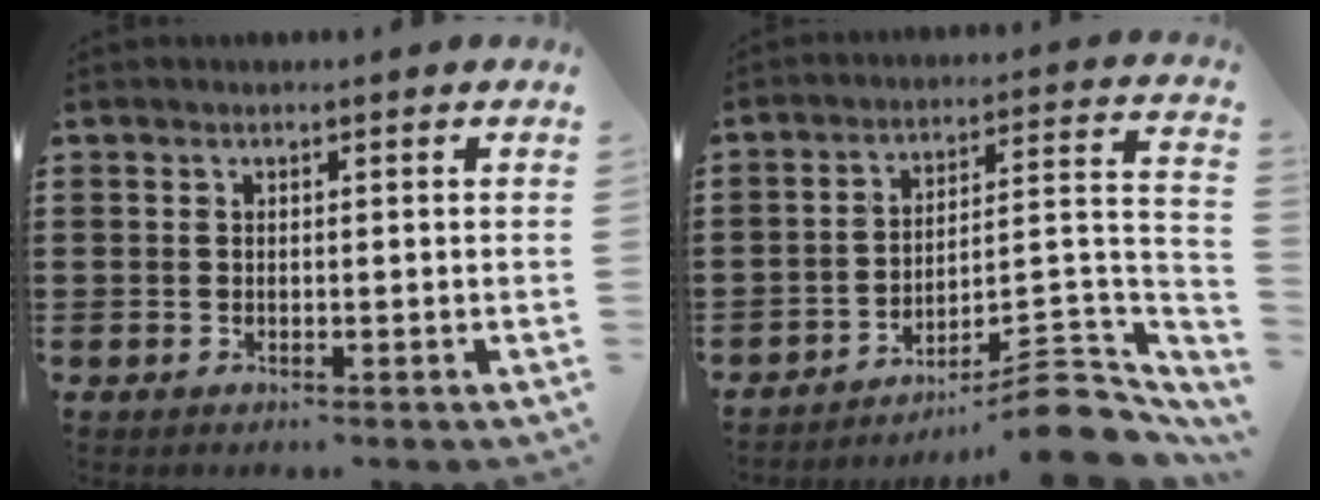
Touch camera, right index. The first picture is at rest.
{"total": 8.7, "force": [-7.1, 1.2, 4.8], "torque": [-0.060, 0.004, -0.142]}